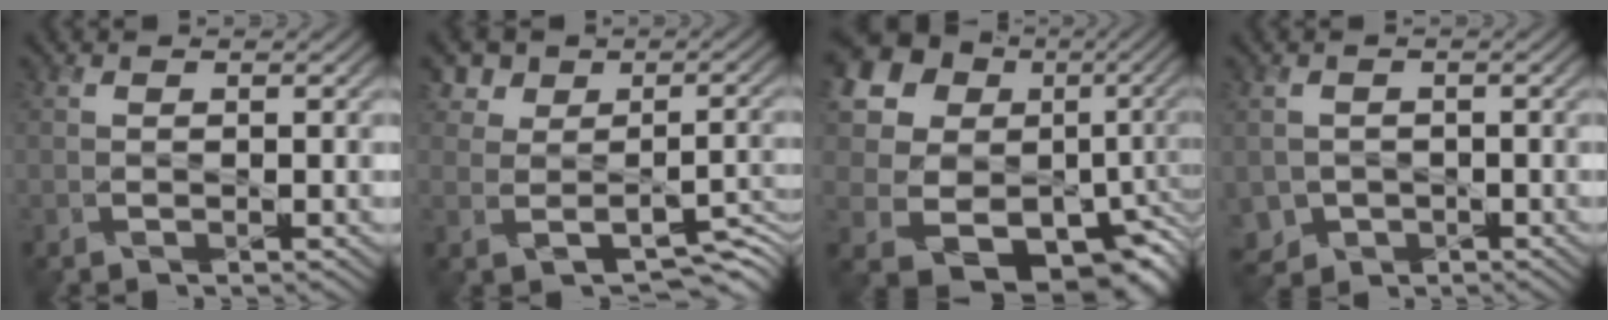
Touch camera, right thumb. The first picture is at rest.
{"total": 5.9, "force": [1.3, 4.8, 3.2], "torque": [-0.040, -0.006, 0.021]}
{"total": 18.2, "force": [-0.1, 15.5, 9.5], "torque": [-0.187, -0.009, 0.037]}
{"total": 3.2, "force": [-1.1, 3.0, 0.7], "torque": [-0.030, -0.019, -0.024]}